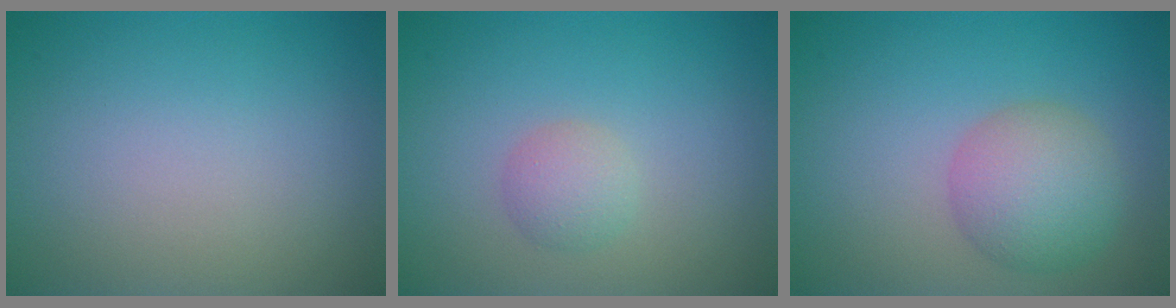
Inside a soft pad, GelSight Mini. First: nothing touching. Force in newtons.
{"total": 1.8, "press": 1.8, "slide": 0.1}
{"total": 4.7, "press": 4.7, "slide": 0.2}